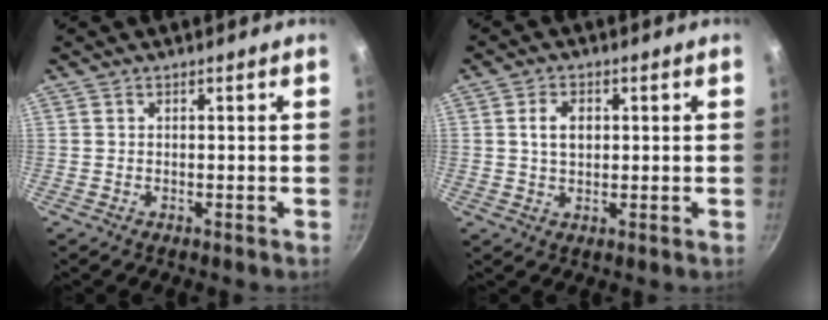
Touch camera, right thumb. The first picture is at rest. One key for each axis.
{"total": 4.5, "fx": 0.8, "fy": 3.0, "fz": 3.2, "tx": -0.044, "ty": 0.002, "tz": 0.014}